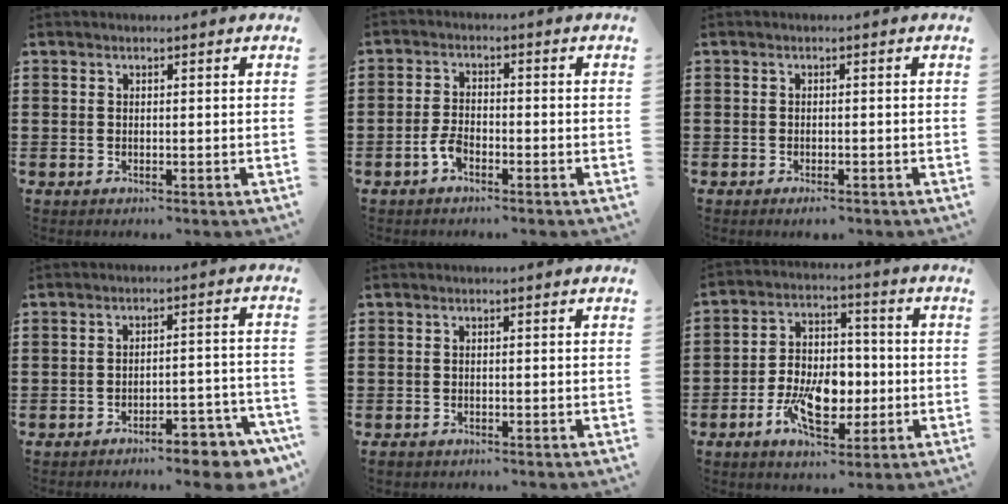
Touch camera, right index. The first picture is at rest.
{"total": 3.1, "force": [-1.8, 1.2, 2.2], "torque": [-0.056, -0.005, -0.037]}
{"total": 1.0, "force": [-1.0, 0.0, 0.4], "torque": [-0.012, -0.006, -0.016]}
{"total": 5.9, "force": [-5.2, 0.8, 2.6], "torque": [-0.039, 0.001, -0.097]}
{"total": 0.8, "force": [-0.7, 0.3, 0.1], "torque": [-0.003, -0.002, -0.014]}
{"total": 9.7, "force": [-3.0, 5.7, 7.3], "torque": [-0.141, 0.003, -0.053]}